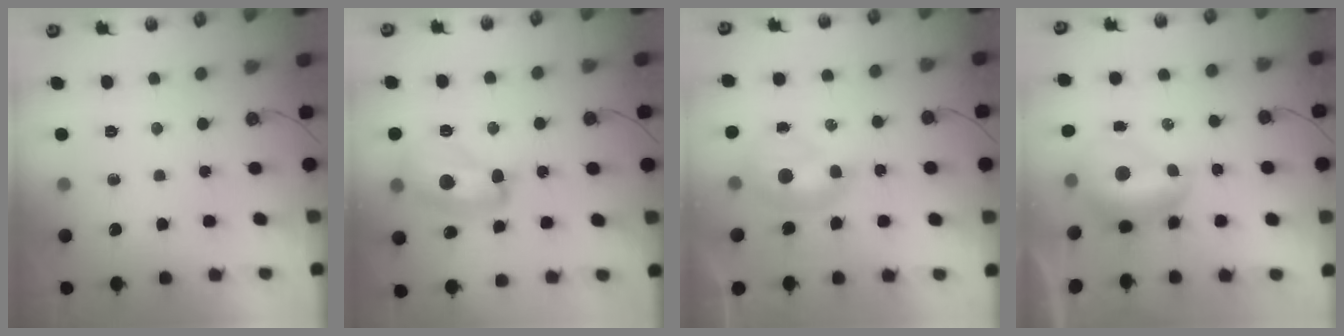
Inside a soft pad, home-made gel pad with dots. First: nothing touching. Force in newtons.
{"total": 10.4, "press": 10.3, "slide": 0.9}
{"total": 1.8, "press": 1.6, "slide": 0.6}
{"total": 2.0, "press": 1.9, "slide": 0.7}